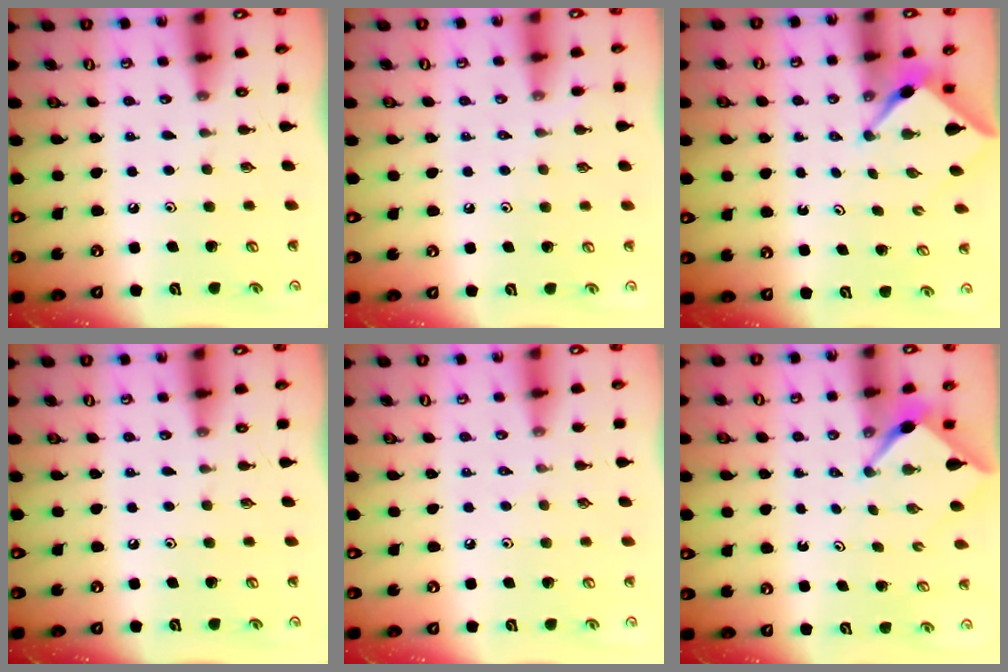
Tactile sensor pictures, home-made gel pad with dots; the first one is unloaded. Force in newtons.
{"total": 2.8, "press": 2.8, "slide": 0.4}
{"total": 3.1, "press": 3.0, "slide": 0.4}
{"total": 0.0}
{"total": 0.0}
{"total": 2.5, "press": 2.4, "slide": 0.3}